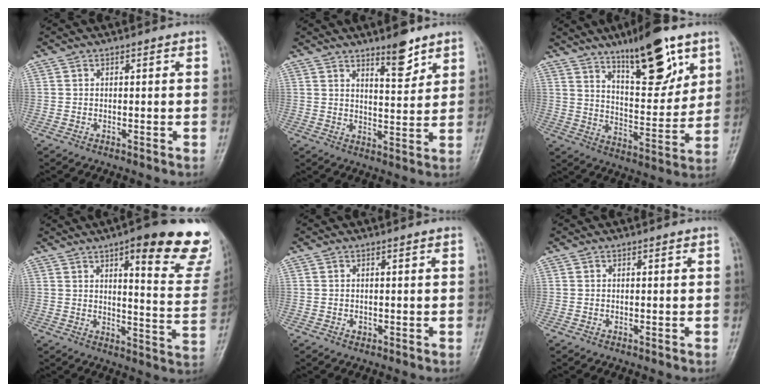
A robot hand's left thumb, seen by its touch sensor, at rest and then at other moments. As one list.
[{"total": 6.6, "force": [4.8, 2.0, 4.1], "torque": [-0.047, -0.038, 0.073]}, {"total": 16.4, "force": [10.1, 5.4, 11.8], "torque": [-0.146, -0.060, 0.168]}, {"total": 21.9, "force": [12.8, 5.6, 16.9], "torque": [-0.179, -0.057, 0.155]}, {"total": 0.6, "force": [-0.1, 0.5, 0.3], "torque": [-0.001, 0.000, -0.001]}, {"total": 0.0}]